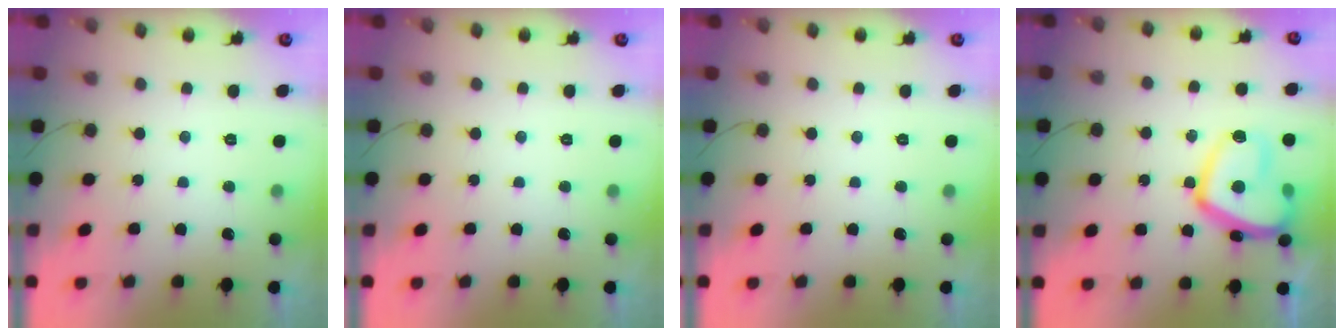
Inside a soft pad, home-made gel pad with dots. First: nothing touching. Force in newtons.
{"total": 0.0}
{"total": 0.0}
{"total": 18.6, "press": 18.5, "slide": 1.9}